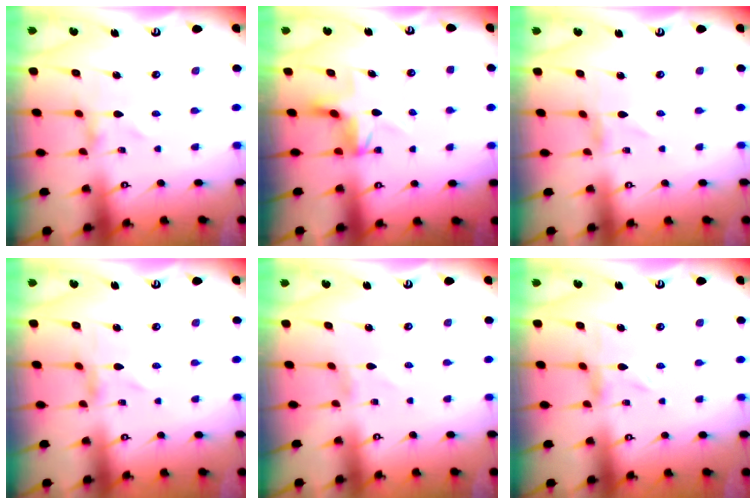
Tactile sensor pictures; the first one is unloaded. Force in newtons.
{"total": 3.9, "press": 3.9, "slide": 0.4}
{"total": 0.0}
{"total": 0.0}
{"total": 1.0, "press": 1.0, "slide": 0.1}
{"total": 0.7, "press": 0.6, "slide": 0.3}